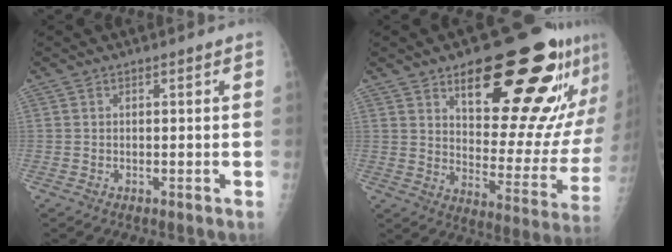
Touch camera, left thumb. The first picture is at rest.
{"total": 25.8, "force": [15.2, 9.7, 18.5], "torque": [-0.206, -0.067, 0.224]}